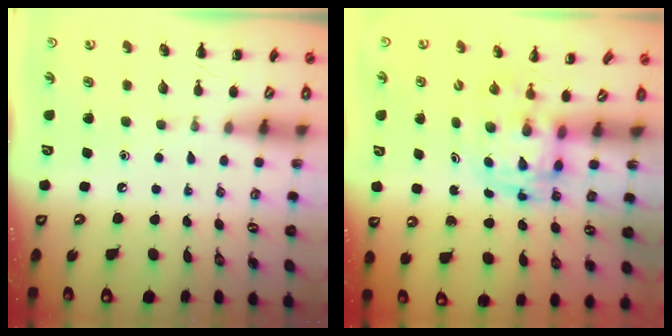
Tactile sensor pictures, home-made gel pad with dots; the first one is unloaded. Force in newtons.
{"total": 2.8, "press": 2.8, "slide": 0.6}